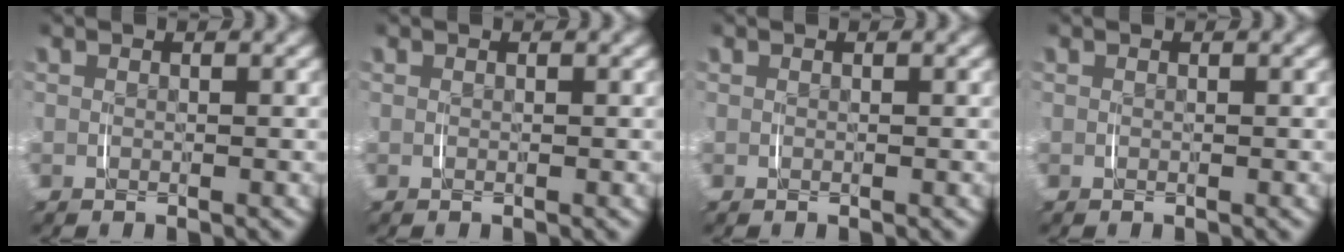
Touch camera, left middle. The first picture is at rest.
{"total": 0.0}
{"total": 0.0}
{"total": 0.0}